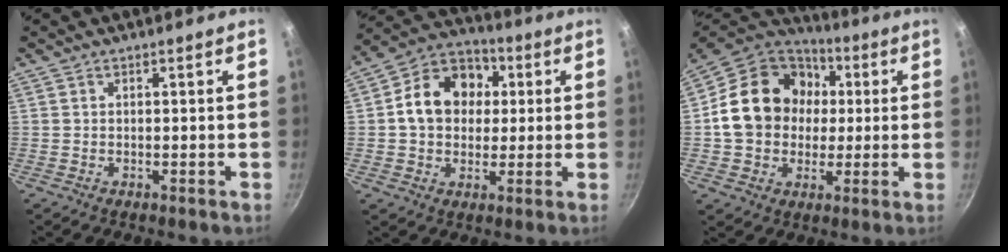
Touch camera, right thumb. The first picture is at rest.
{"total": 14.0, "force": [2.0, 11.2, 8.2], "torque": [-0.106, 0.025, 0.016]}
{"total": 20.0, "force": [1.8, 16.5, 11.2], "torque": [-0.173, 0.034, 0.024]}